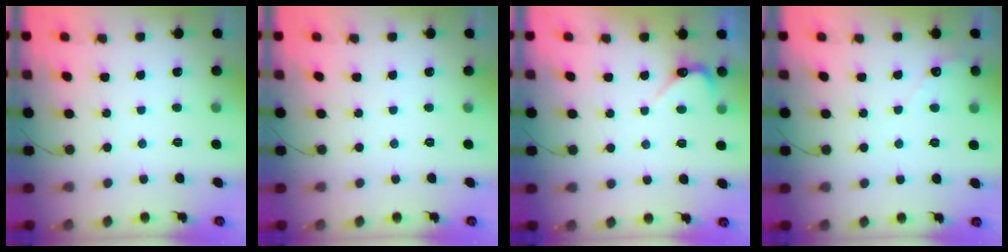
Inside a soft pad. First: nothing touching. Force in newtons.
{"total": 0.0}
{"total": 2.9, "press": 2.9, "slide": 0.3}
{"total": 2.6, "press": 2.6, "slide": 0.2}